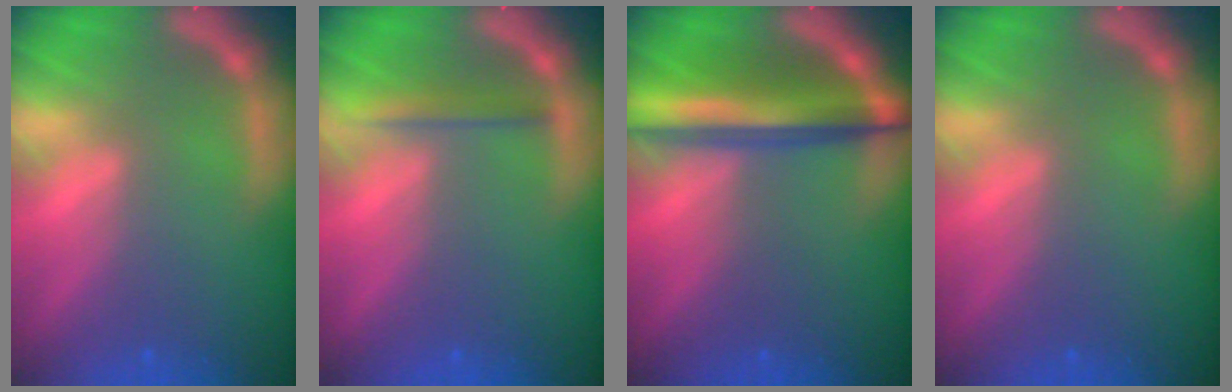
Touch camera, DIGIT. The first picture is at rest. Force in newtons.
{"total": 2.0}
{"total": 7.6}
{"total": 0.0}